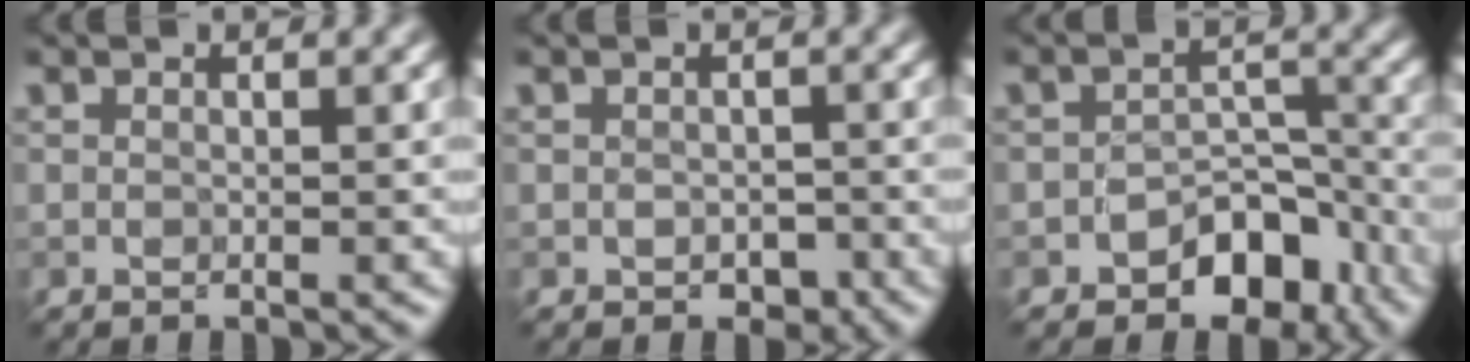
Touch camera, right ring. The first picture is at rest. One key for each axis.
{"total": 1.7, "fx": -0.7, "fy": 1.3, "fz": 0.8, "tx": -0.011, "ty": -0.003, "tz": -0.009}
{"total": 5.5, "fx": -3.5, "fy": 3.3, "fz": 2.7, "tx": -0.018, "ty": 0.004, "tz": -0.055}